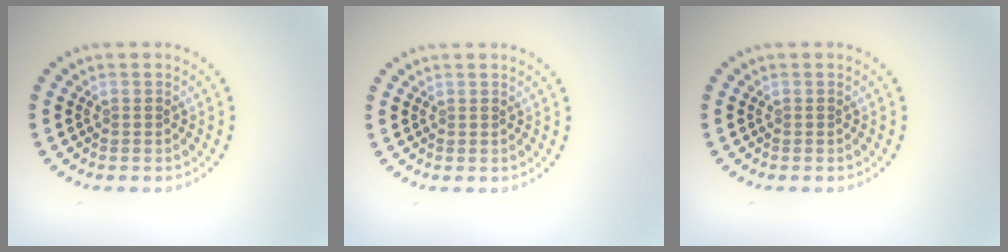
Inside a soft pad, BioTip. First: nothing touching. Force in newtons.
{"total": 0.0}
{"total": 0.0}